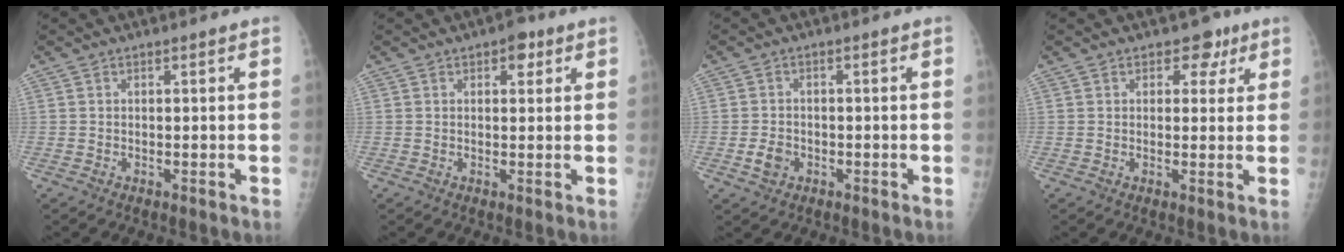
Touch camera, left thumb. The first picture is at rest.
{"total": 3.3, "force": [1.7, 1.9, 2.2], "torque": [-0.012, -0.002, 0.017]}
{"total": 3.2, "force": [-1.2, 2.5, 1.7], "torque": [-0.026, 0.006, -0.019]}
{"total": 4.7, "force": [2.4, 3.3, 2.2], "torque": [0.005, -0.007, 0.028]}